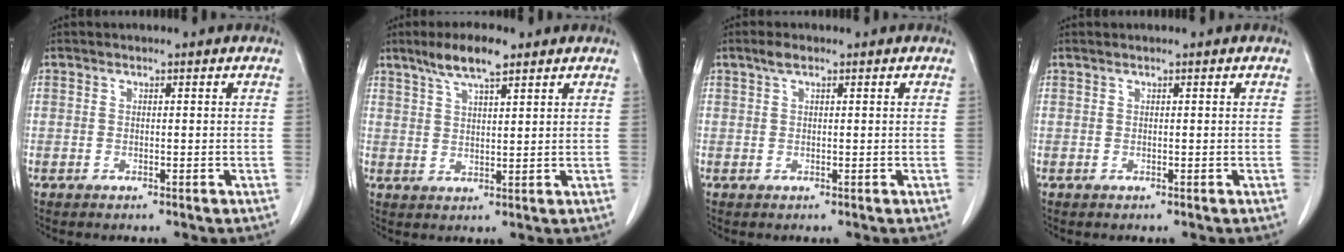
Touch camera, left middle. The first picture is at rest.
{"total": 6.4, "force": [4.5, 1.1, 4.4], "torque": [-0.089, 0.008, 0.081]}
{"total": 1.5, "force": [0.9, 0.6, 1.0], "torque": [-0.020, 0.009, 0.017]}
{"total": 0.0}